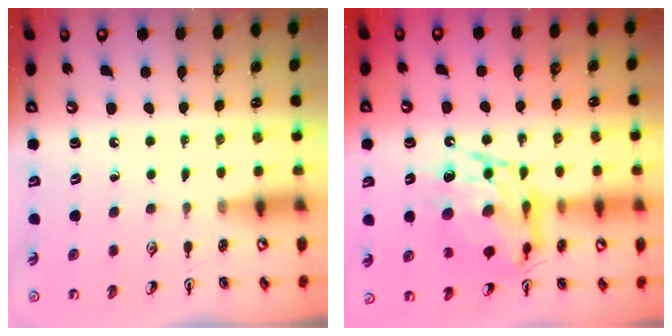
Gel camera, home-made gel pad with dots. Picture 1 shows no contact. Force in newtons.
{"total": 14.7, "press": 14.6, "slide": 1.5}